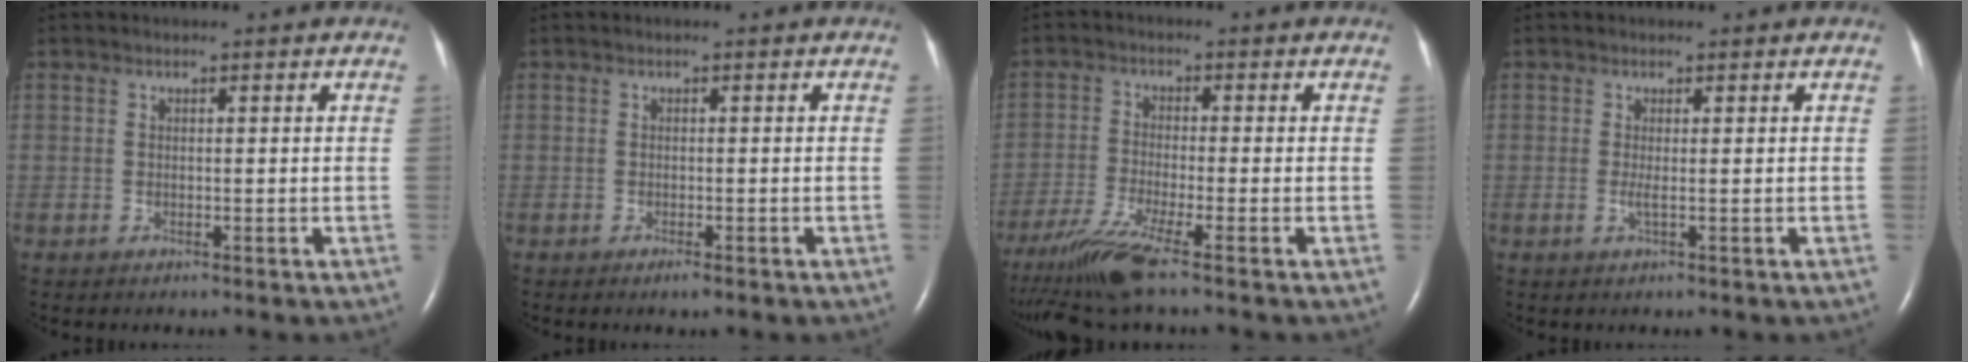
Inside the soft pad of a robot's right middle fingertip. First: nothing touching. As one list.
[{"total": 1.1, "force": [-0.7, 0.1, 0.8], "torque": [-0.015, -0.003, -0.008]}, {"total": 8.5, "force": [-6.1, -0.8, 5.9], "torque": [-0.119, -0.030, -0.112]}, {"total": 1.0, "force": [-0.1, -0.2, 0.9], "torque": [-0.023, -0.002, 0.000]}]